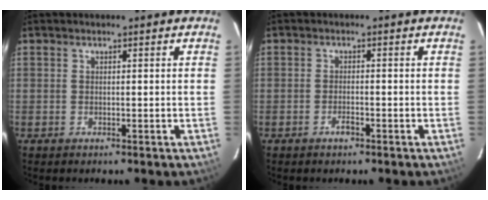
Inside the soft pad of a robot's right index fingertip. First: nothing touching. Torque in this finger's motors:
{"motor_torque": [0.34, 0.13, 0.12, 0.02]}